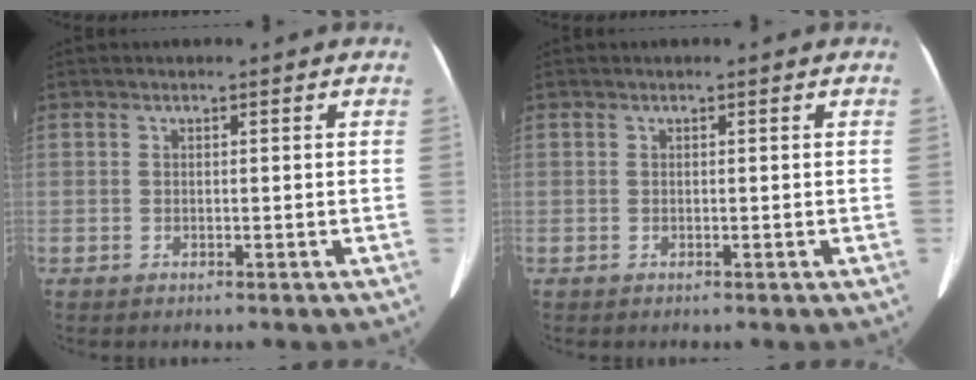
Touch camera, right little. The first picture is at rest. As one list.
[{"total": 0.0}]